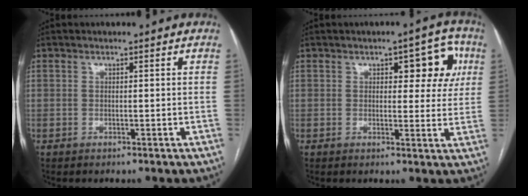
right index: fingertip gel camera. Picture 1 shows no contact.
{"total": 7.3, "force": [2.7, 3.2, 6.0], "torque": [-0.053, 0.020, 0.029]}